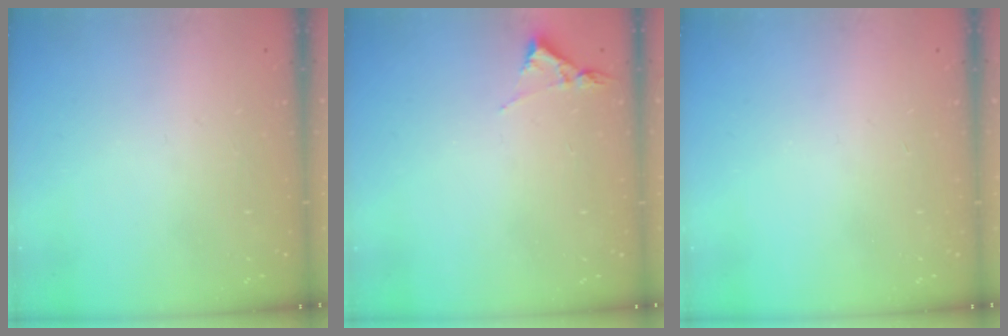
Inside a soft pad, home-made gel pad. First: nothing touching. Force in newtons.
{"total": 3.2, "press": 3.2, "slide": 0.5}
{"total": 0.0}